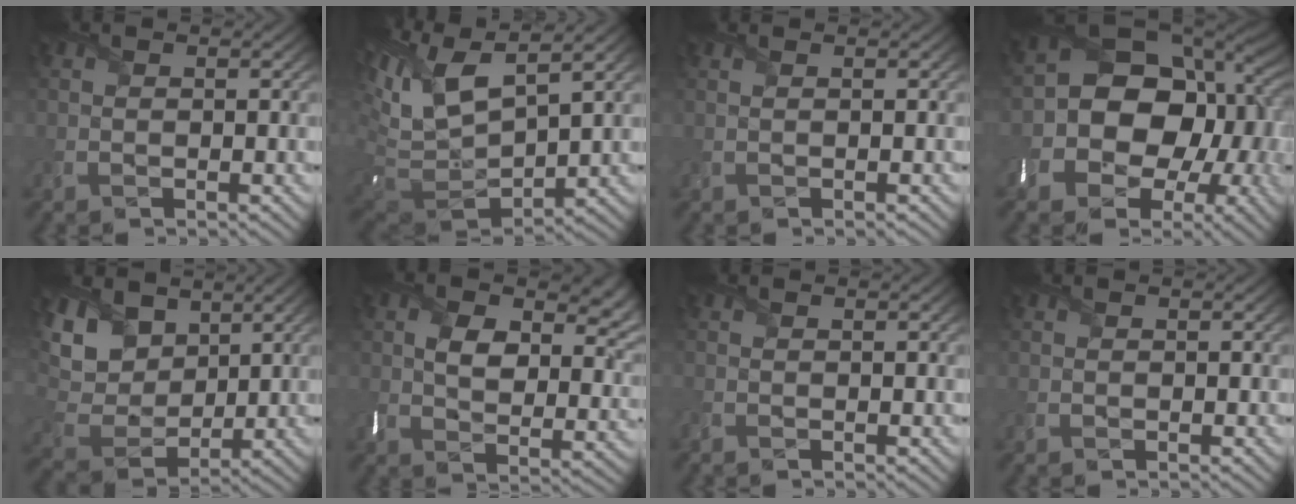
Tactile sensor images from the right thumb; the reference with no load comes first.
{"total": 13.8, "force": [4.8, 6.2, 11.4], "torque": [-0.267, 0.001, 0.100]}
{"total": 0.6, "force": [0.1, 0.0, 0.6], "torque": [-0.014, 0.002, 0.000]}
{"total": 18.6, "force": [-2.1, 15.0, 10.7], "torque": [-0.177, -0.043, -0.041]}
{"total": 10.7, "force": [5.5, 7.1, 5.7], "torque": [-0.183, 0.012, 0.102]}
{"total": 9.7, "force": [3.4, 6.0, 6.8], "torque": [-0.117, -0.015, 0.059]}
{"total": 0.6, "force": [-0.3, 0.0, 0.5], "torque": [-0.013, -0.005, -0.007]}
{"total": 0.0}